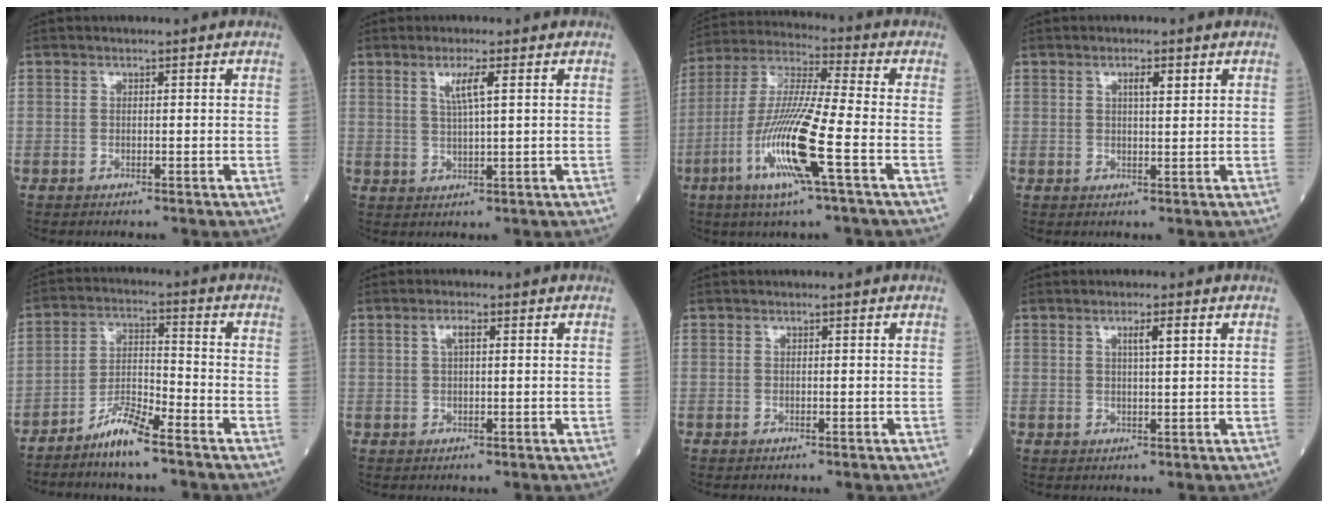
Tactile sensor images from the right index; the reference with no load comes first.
{"total": 3.6, "force": [1.5, -0.1, 3.3], "torque": [-0.063, 0.000, 0.029]}
{"total": 15.1, "force": [-5.3, -0.1, 14.2], "torque": [-0.293, -0.016, -0.106]}
{"total": 2.2, "force": [1.1, 0.4, 1.9], "torque": [-0.032, 0.001, 0.017]}
{"total": 6.5, "force": [-5.2, 0.3, 3.9], "torque": [-0.076, -0.010, -0.103]}
{"total": 2.0, "force": [0.7, 0.5, 1.8], "torque": [-0.037, 0.006, 0.013]}
{"total": 0.0}
{"total": 2.5, "force": [1.0, 0.0, 2.2], "torque": [-0.039, 0.002, 0.017]}